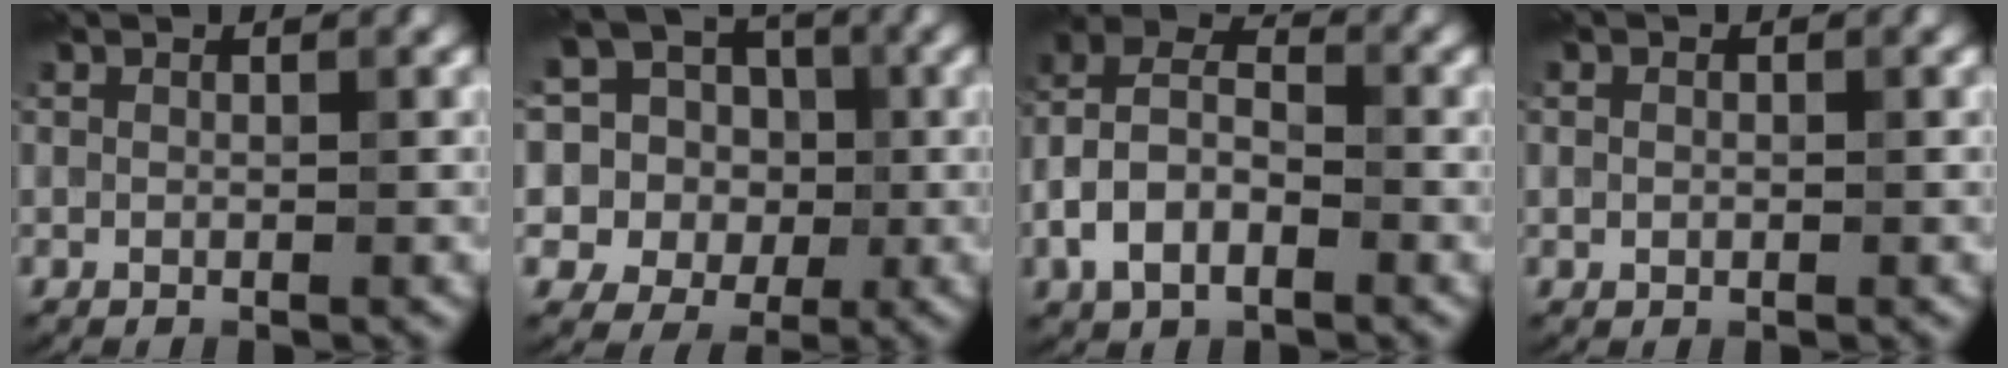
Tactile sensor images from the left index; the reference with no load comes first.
{"total": 13.3, "force": [3.2, 11.7, 5.5], "torque": [-0.145, 0.048, 0.029]}
{"total": 6.0, "force": [-2.4, 3.6, 4.2], "torque": [-0.094, 0.013, -0.054]}
{"total": 0.6, "force": [0.0, 0.5, 0.2], "torque": [-0.004, 0.000, -0.002]}